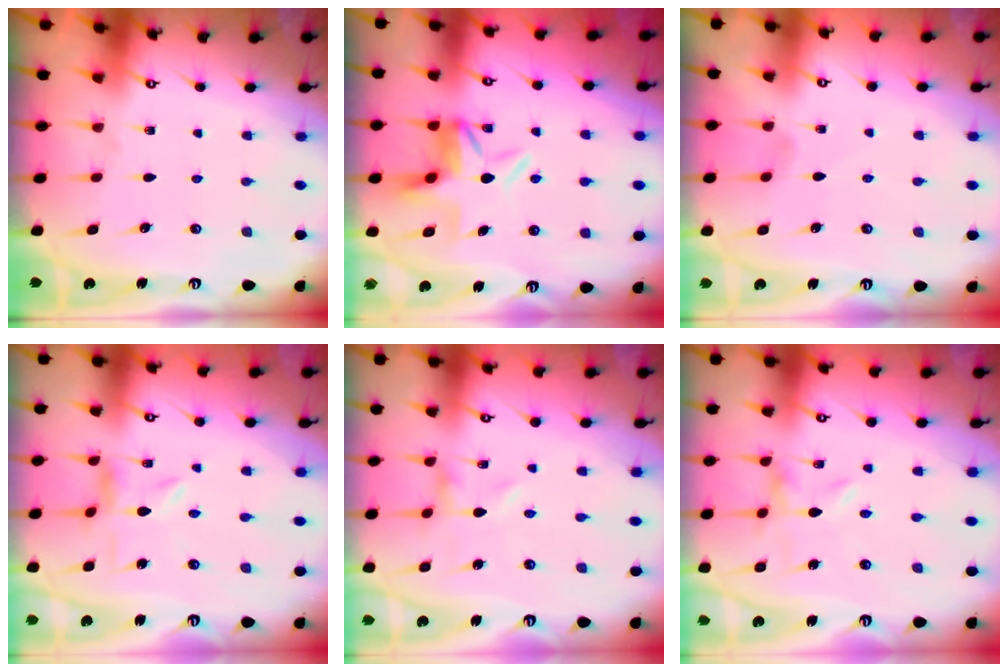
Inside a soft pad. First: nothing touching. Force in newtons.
{"total": 5.5, "press": 5.3, "slide": 1.6}
{"total": 0.0}
{"total": 2.2, "press": 2.2, "slide": 0.2}
{"total": 0.0}
{"total": 0.0}